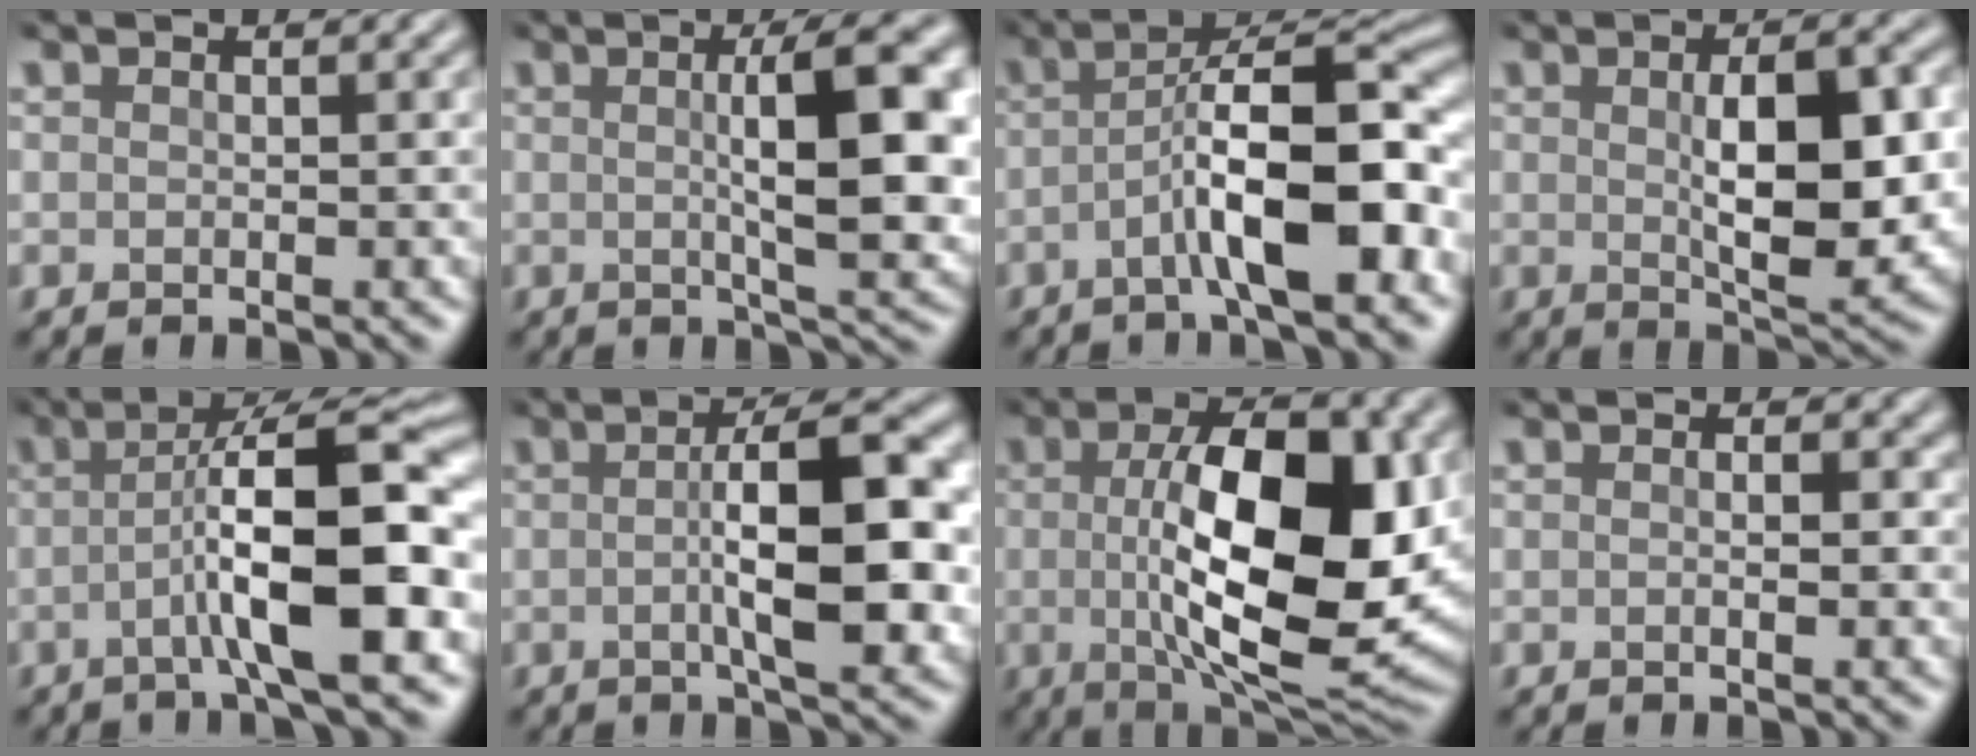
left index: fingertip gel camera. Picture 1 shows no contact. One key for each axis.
{"total": 9.4, "fx": 0.9, "fy": 2.3, "fz": 9.1, "tx": -0.110, "ty": 0.006, "tz": 0.011}
{"total": 8.8, "fx": -2.5, "fy": 2.3, "fz": 8.1, "tx": -0.116, "ty": 0.020, "tz": -0.045}
{"total": 7.7, "fx": 0.3, "fy": 2.9, "fz": 7.1, "tx": -0.111, "ty": -0.004, "tz": 0.010}
{"total": 9.5, "fx": -1.6, "fy": 1.8, "fz": 9.2, "tx": -0.126, "ty": 0.019, "tz": -0.036}
{"total": 8.9, "fx": -0.2, "fy": 2.3, "fz": 8.6, "tx": -0.121, "ty": 0.003, "tz": -0.005}
{"total": 13.7, "fx": 0.2, "fy": 5.5, "fz": 12.6, "tx": -0.188, "ty": -0.003, "tz": 0.002}
{"total": 1.3, "fx": 0.1, "fy": 0.6, "fz": 1.1, "tx": -0.015, "ty": -0.002, "tz": 0.000}